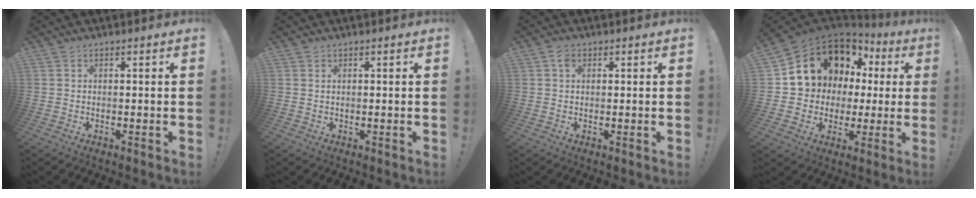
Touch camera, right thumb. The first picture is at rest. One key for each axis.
{"total": 0.8, "fx": 0.6, "fy": 0.1, "fz": 0.5, "tx": -0.009, "ty": -0.001, "tz": 0.013}
{"total": 2.0, "fx": 1.0, "fy": 1.4, "fz": 1.1, "tx": -0.006, "ty": -0.004, "tz": 0.015}
{"total": 12.3, "fx": 5.8, "fy": 10.0, "fz": 4.2, "tx": -0.067, "ty": -0.048, "tz": 0.129}